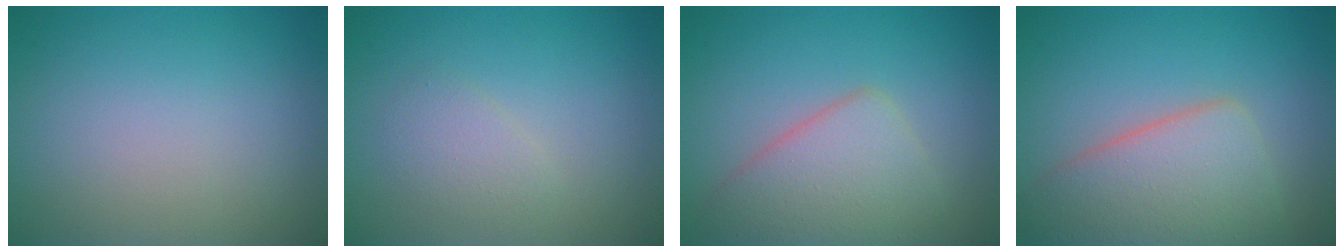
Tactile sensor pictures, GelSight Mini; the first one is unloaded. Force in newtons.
{"total": 1.6, "press": 1.6, "slide": 0.0}
{"total": 4.9, "press": 4.9, "slide": 0.2}
{"total": 6.5, "press": 6.5, "slide": 0.2}